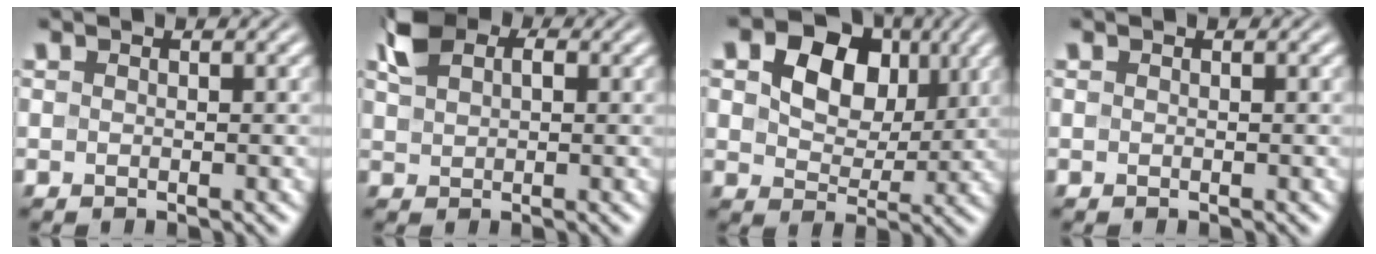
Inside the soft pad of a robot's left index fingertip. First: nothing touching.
{"total": 3.6, "force": [1.8, 2.3, 2.2], "torque": [-0.047, 0.007, 0.032]}
{"total": 10.4, "force": [3.9, 7.6, 5.9], "torque": [-0.109, 0.022, 0.058]}
{"total": 0.0}